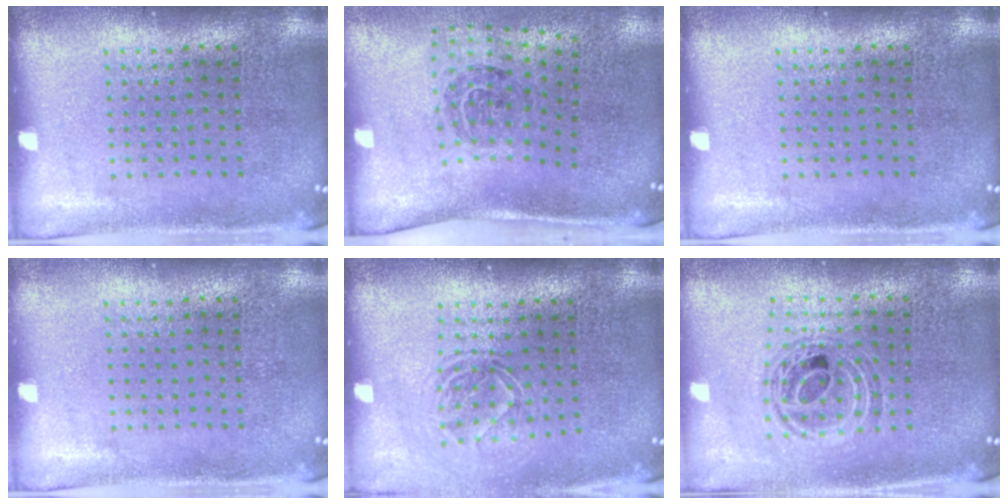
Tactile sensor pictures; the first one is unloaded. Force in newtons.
{"total": 1.8, "press": 1.3, "slide": 1.3}
{"total": 0.0}
{"total": 0.0}
{"total": 1.6, "press": 1.3, "slide": 1.1}
{"total": 0.7, "press": 0.7, "slide": 0.2}